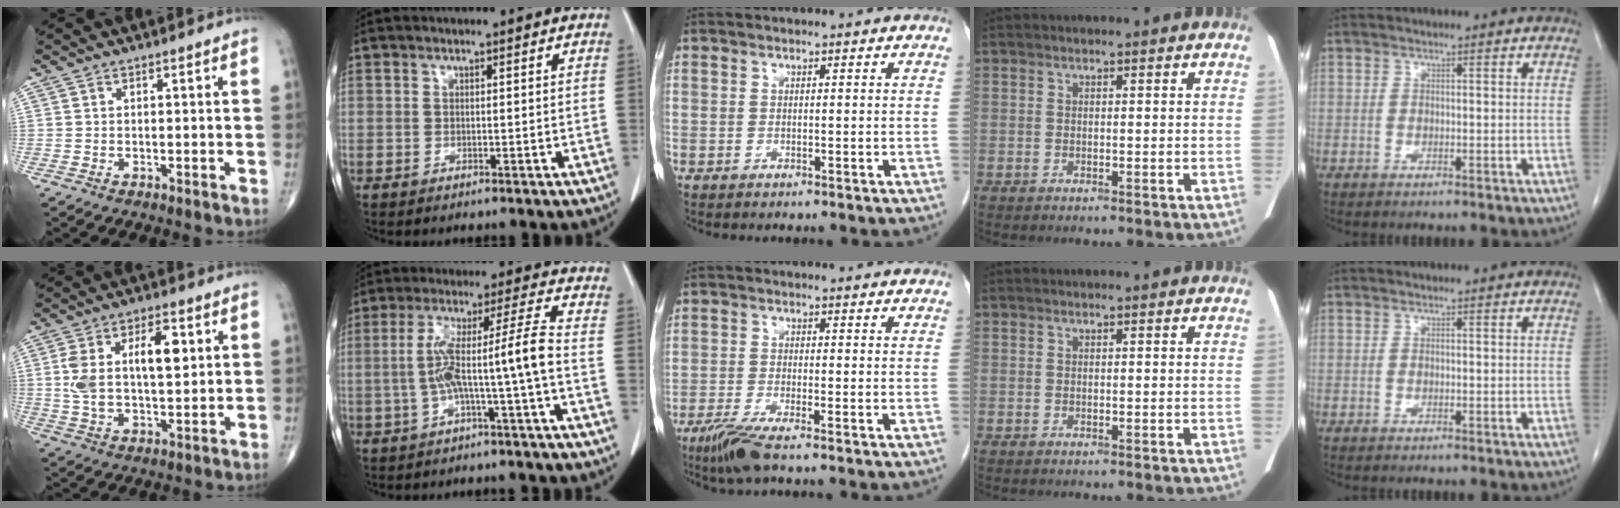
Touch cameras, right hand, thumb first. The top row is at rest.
{"thumb": {"total": 12.6, "force": [2.7, 6.1, 10.7], "torque": [-0.189, 0.005, 0.051]}, "index": {"total": 8.7, "force": [-1.8, -1.4, 8.4], "torque": [-0.160, 0.032, -0.026]}, "middle": {"total": 4.6, "force": [-3.3, 0.0, 3.2], "torque": [-0.071, -0.016, -0.066]}}